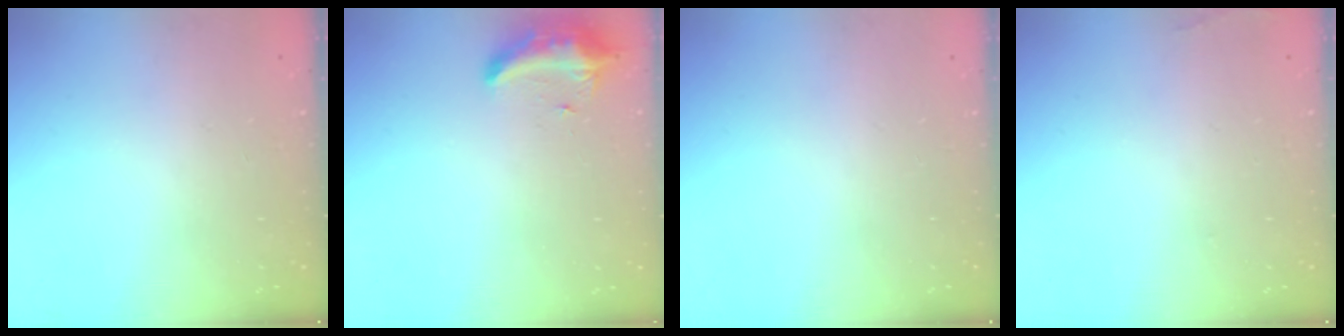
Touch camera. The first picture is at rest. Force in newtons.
{"total": 9.6, "press": 9.6, "slide": 0.8}
{"total": 0.0}
{"total": 5.8, "press": 3.3, "slide": 4.7}